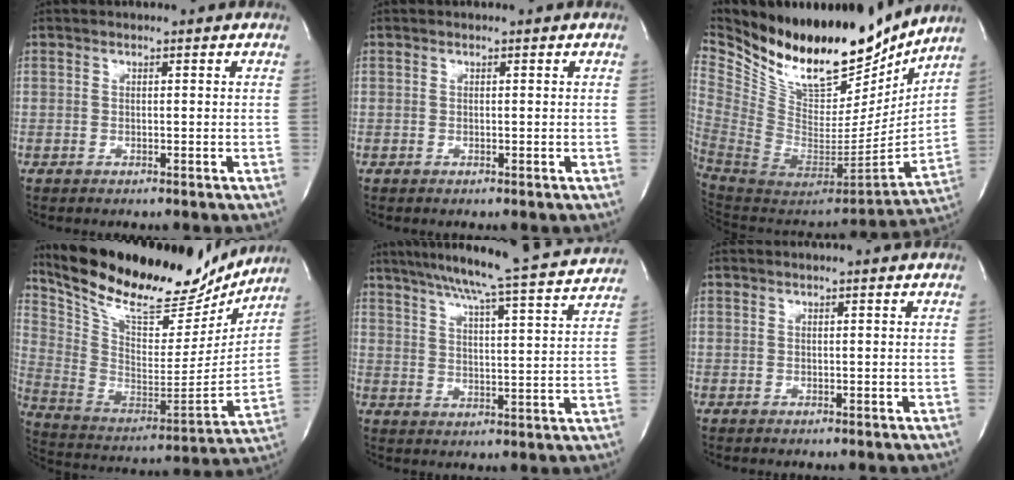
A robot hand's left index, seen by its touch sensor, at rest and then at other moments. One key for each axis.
{"total": 0.0}
{"total": 30.2, "fx": 23.9, "fy": 11.9, "fz": 14.1, "tx": -0.316, "ty": -0.024, "tz": 0.400}
{"total": 25.1, "fx": 21.8, "fy": 6.5, "fz": 10.8, "tx": -0.201, "ty": -0.022, "tz": 0.338}
{"total": 20.8, "fx": 18.9, "fy": -0.1, "fz": 8.7, "tx": -0.145, "ty": -0.022, "tz": 0.247}
{"total": 1.3, "fx": 1.2, "fy": -0.2, "fz": 0.3, "tx": -0.009, "ty": 0.005, "tz": 0.020}